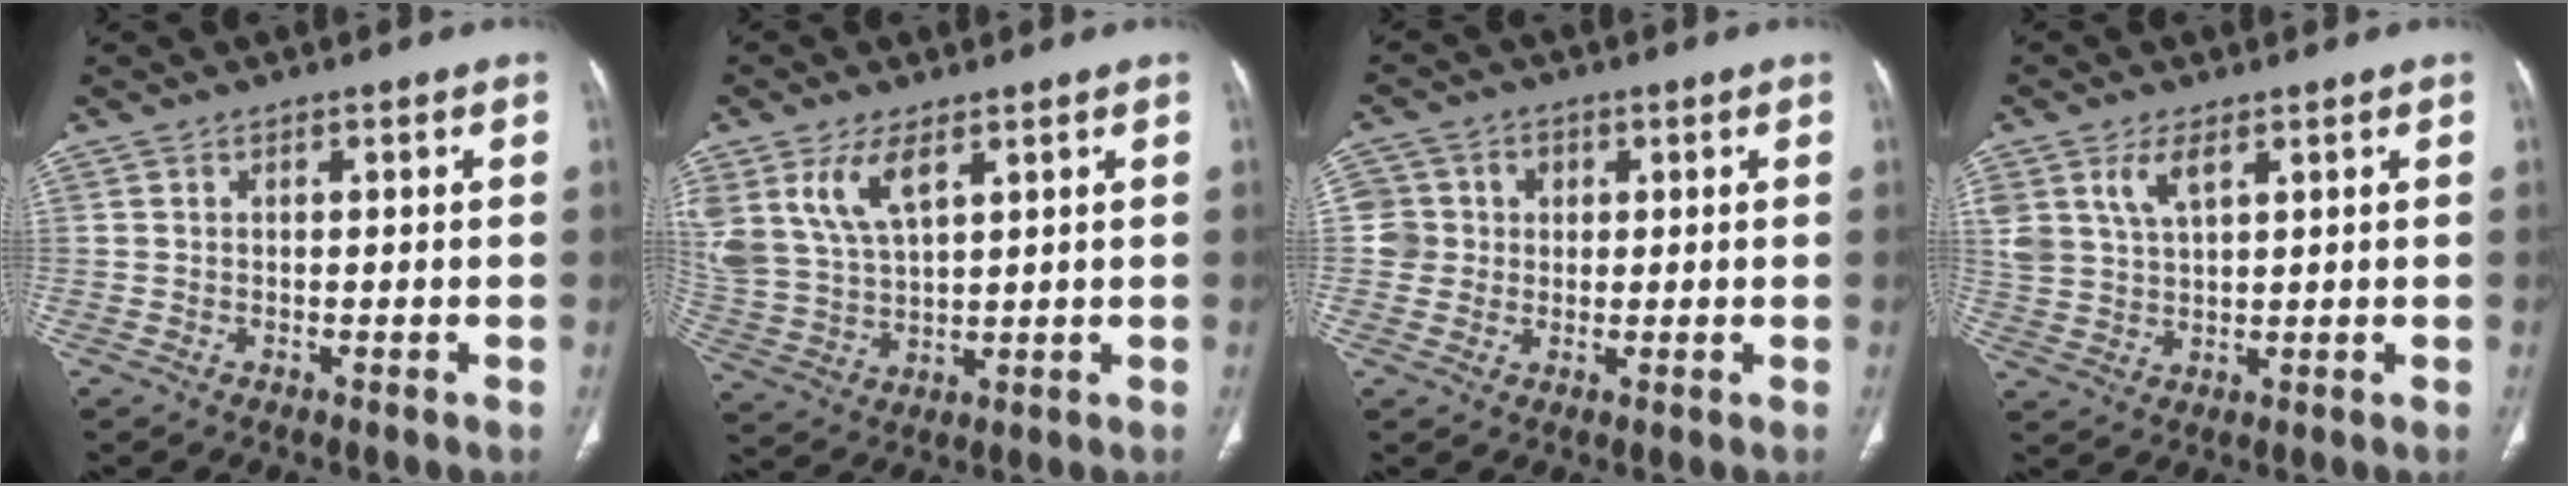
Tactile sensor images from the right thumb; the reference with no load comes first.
{"total": 10.2, "force": [5.4, 4.8, 7.2], "torque": [-0.151, -0.014, 0.120]}
{"total": 5.5, "force": [0.7, 5.5, 0.6], "torque": [0.020, 0.007, 0.010]}
{"total": 5.9, "force": [3.1, 2.9, 4.0], "torque": [-0.079, -0.011, 0.070]}